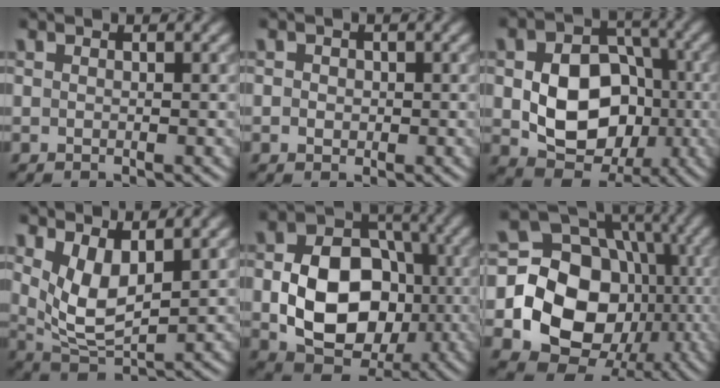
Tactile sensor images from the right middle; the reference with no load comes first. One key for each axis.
{"total": 1.2, "fx": 0.1, "fy": 1.1, "fz": 0.5, "tx": -0.005, "ty": 0.001, "tz": -0.004}
{"total": 9.4, "fx": -1.2, "fy": 7.0, "fz": 6.2, "tx": -0.104, "ty": -0.002, "tz": -0.019}
{"total": 4.8, "fx": 1.9, "fy": 2.1, "fz": 3.9, "tx": -0.085, "ty": -0.013, "tz": 0.043}
{"total": 10.4, "fx": -1.4, "fy": 7.7, "fz": 7.0, "tx": -0.122, "ty": 0.000, "tz": -0.023}
{"total": 17.0, "fx": -3.1, "fy": 14.5, "fz": 8.4, "tx": -0.136, "ty": -0.022, "tz": -0.070}